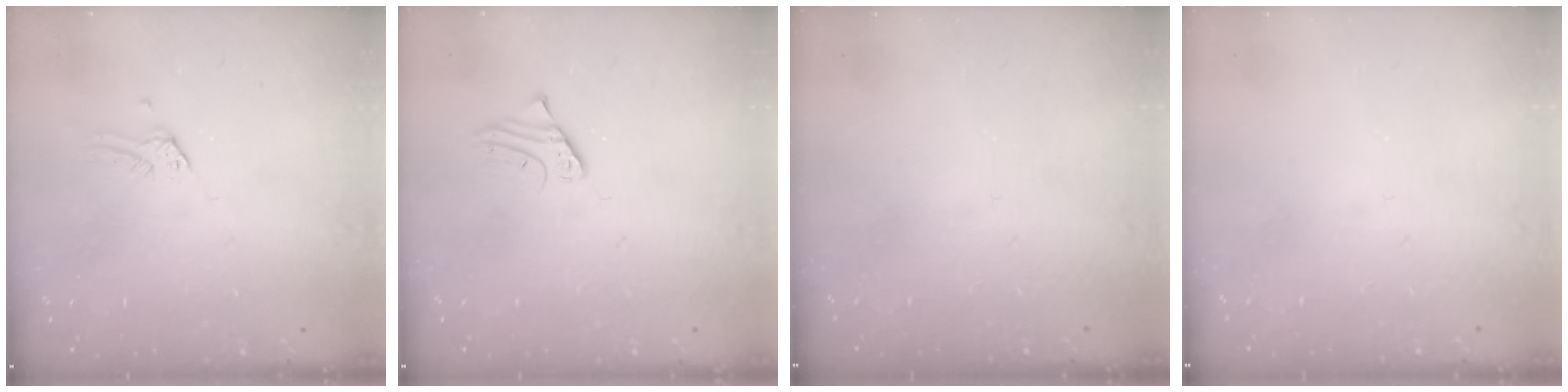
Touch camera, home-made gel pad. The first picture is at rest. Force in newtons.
{"total": 1.8, "press": 1.8, "slide": 0.2}
{"total": 0.0}
{"total": 0.0}